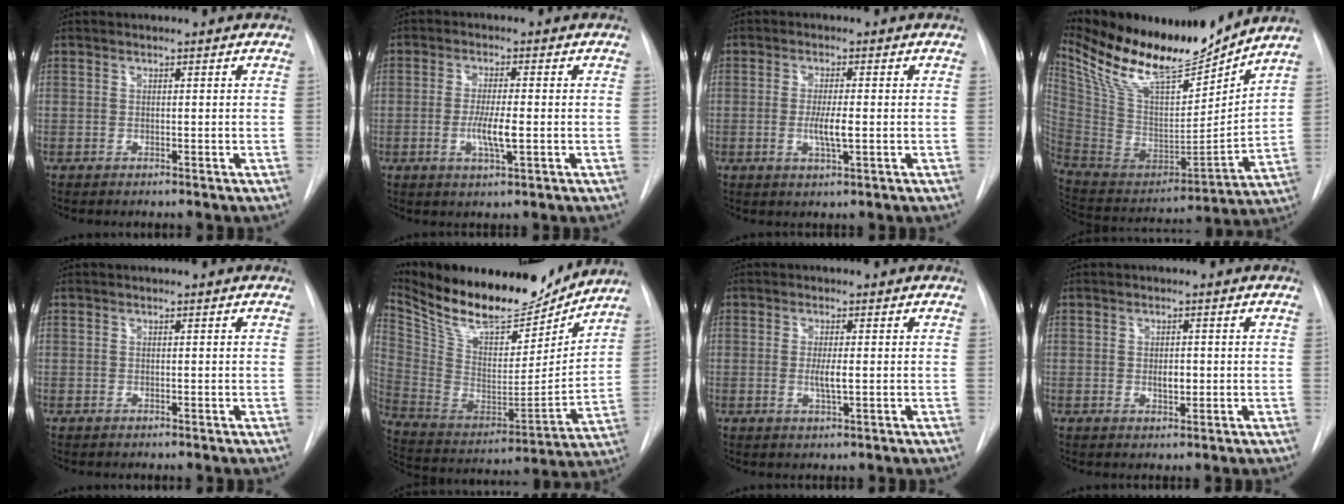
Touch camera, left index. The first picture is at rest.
{"total": 4.8, "force": [-0.9, 0.5, 4.7], "torque": [-0.094, -0.009, -0.016]}
{"total": 3.8, "force": [-0.5, 0.4, 3.7], "torque": [-0.072, -0.006, -0.008]}
{"total": 21.3, "force": [18.1, 4.0, 10.5], "torque": [-0.199, -0.017, 0.326]}
{"total": 0.0}
{"total": 22.4, "force": [19.5, 6.3, 9.0], "torque": [-0.179, -0.013, 0.325]}
{"total": 2.5, "force": [-0.1, 0.3, 2.5], "torque": [-0.051, -0.005, -0.002]}
{"total": 1.9, "force": [0.0, 1.0, 1.6], "torque": [-0.027, -0.002, 0.002]}